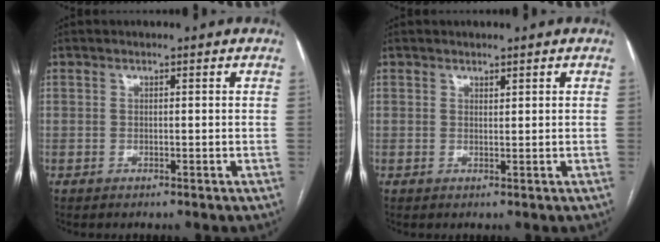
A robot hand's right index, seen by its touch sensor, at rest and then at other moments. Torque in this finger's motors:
{"motor_torque": [-0.01, 0.09, -0.06, -0.01]}